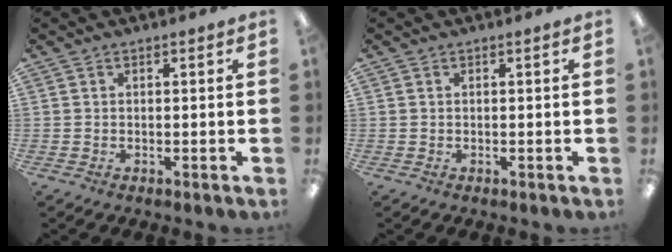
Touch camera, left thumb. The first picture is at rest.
{"total": 0.0}